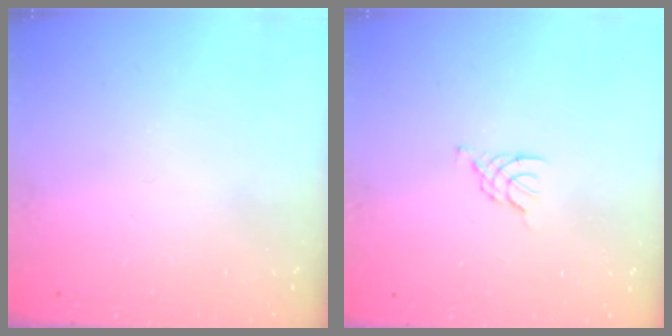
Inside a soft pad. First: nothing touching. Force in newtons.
{"total": 3.3, "press": 3.2, "slide": 0.7}